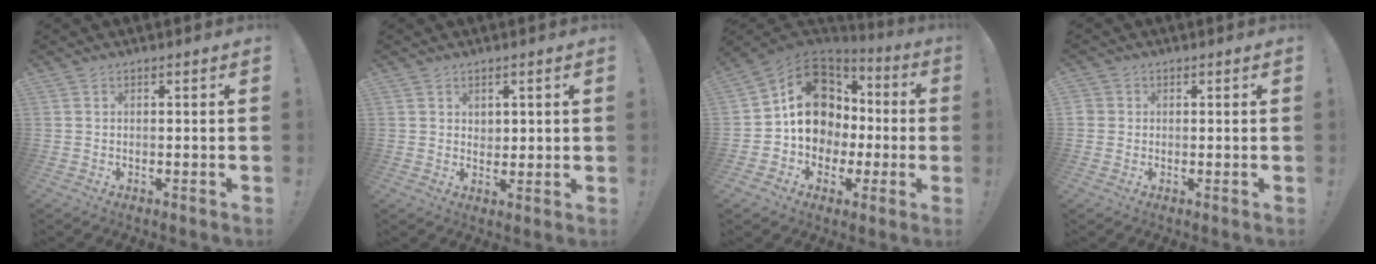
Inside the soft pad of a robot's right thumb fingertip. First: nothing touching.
{"total": 3.0, "force": [1.8, 2.3, 0.4], "torque": [0.007, -0.012, 0.030]}
{"total": 17.7, "force": [1.8, 15.1, 9.1], "torque": [-0.125, 0.009, 0.061]}
{"total": 1.9, "force": [0.3, 1.8, 0.4], "torque": [0.000, -0.003, 0.006]}